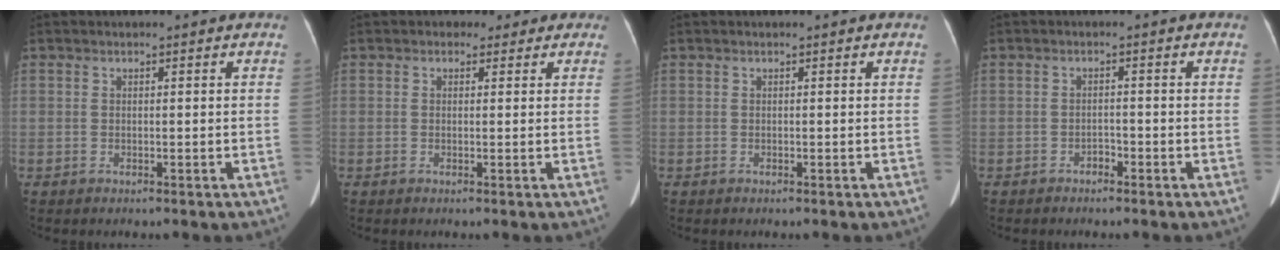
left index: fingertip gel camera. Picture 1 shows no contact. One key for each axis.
{"total": 2.5, "fx": 1.4, "fy": 1.9, "fz": 0.5, "tx": 0.006, "ty": 0.010, "tz": 0.011}
{"total": 0.0}
{"total": 1.3, "fx": -1.2, "fy": 0.4, "fz": 0.4, "tx": -0.004, "ty": 0.000, "tz": -0.018}